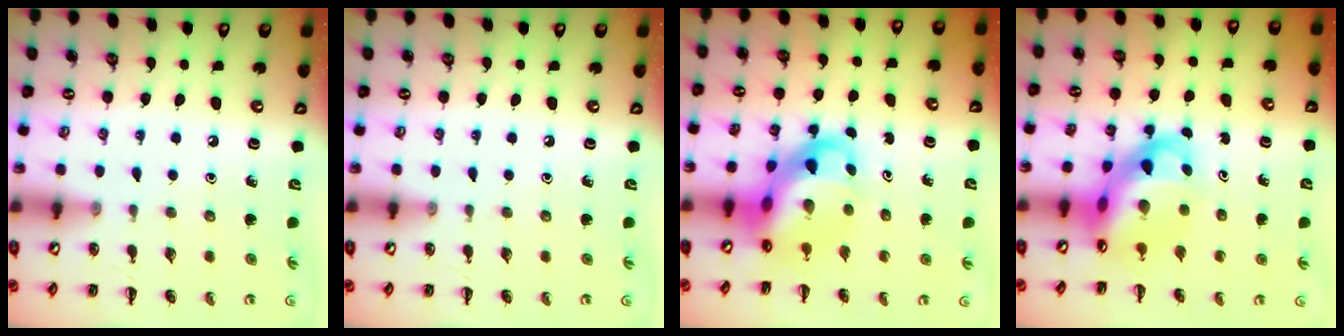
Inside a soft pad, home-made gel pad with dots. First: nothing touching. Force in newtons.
{"total": 0.0}
{"total": 8.2, "press": 7.8, "slide": 2.4}
{"total": 8.2, "press": 7.8, "slide": 2.4}